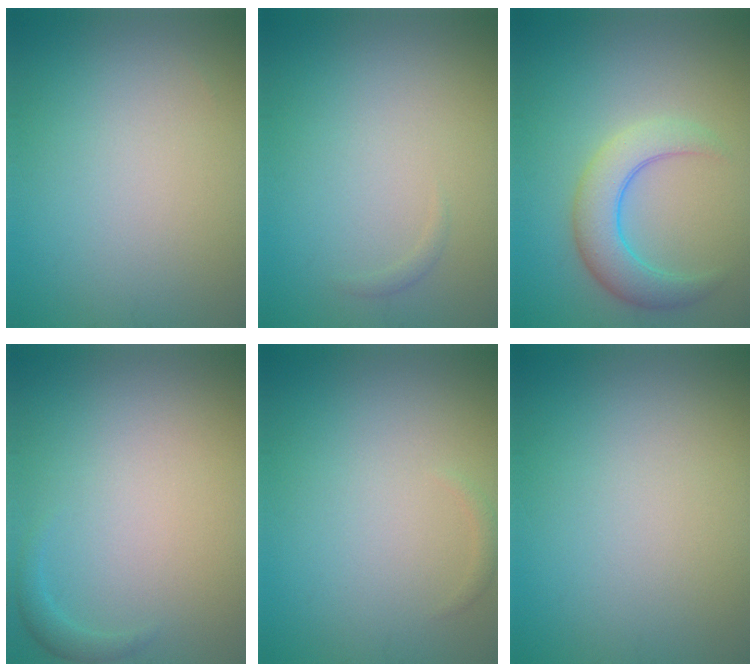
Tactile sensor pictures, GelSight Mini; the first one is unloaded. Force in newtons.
{"total": 0.5, "press": 0.5, "slide": 0.0}
{"total": 4.4, "press": 4.4, "slide": 0.2}
{"total": 1.0, "press": 1.0, "slide": 0.1}
{"total": 0.6, "press": 0.6, "slide": 0.0}
{"total": 0.0}